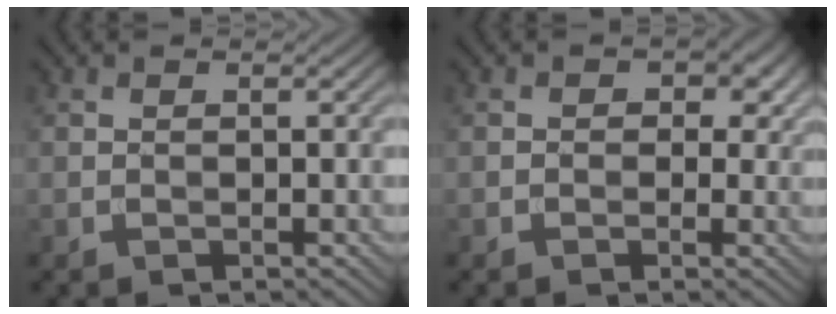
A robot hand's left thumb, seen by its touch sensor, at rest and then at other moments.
{"total": 3.3, "force": [0.7, 2.7, 1.8], "torque": [-0.024, 0.001, 0.001]}